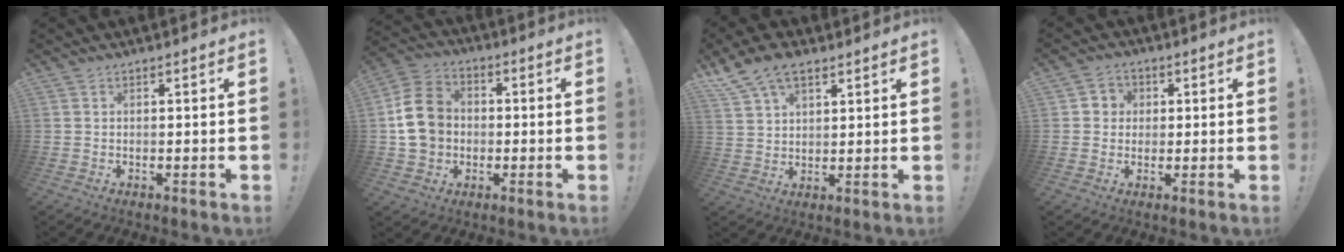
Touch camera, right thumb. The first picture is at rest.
{"total": 14.1, "force": [-0.1, 11.9, 7.6], "torque": [-0.126, 0.021, 0.007]}
{"total": 9.2, "force": [6.1, 4.6, 5.1], "torque": [-0.097, -0.018, 0.119]}
{"total": 4.4, "force": [0.2, 4.2, 1.2], "torque": [-0.018, 0.006, 0.003]}